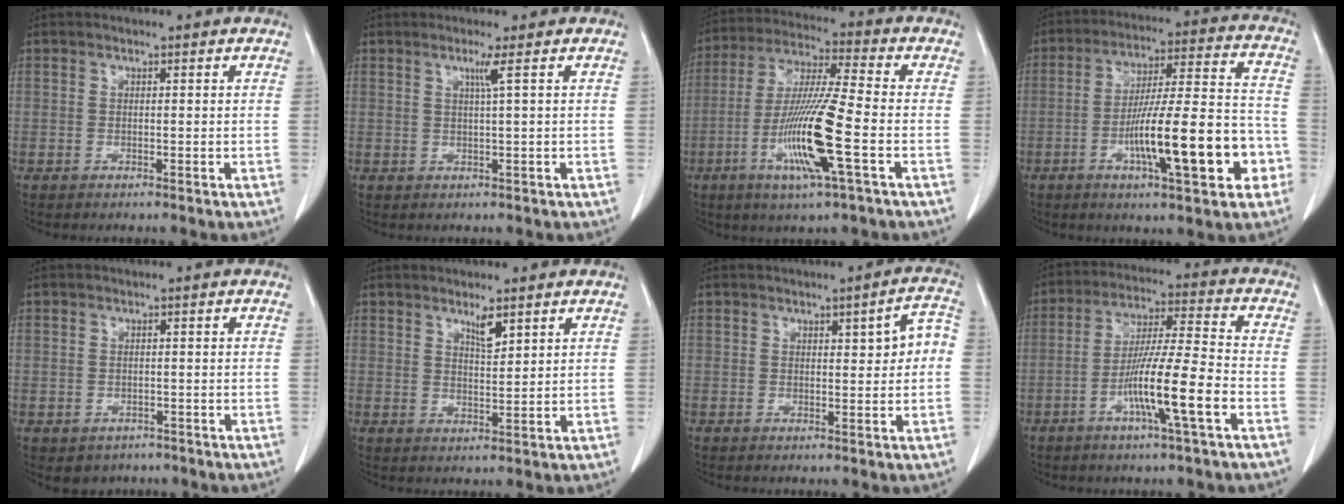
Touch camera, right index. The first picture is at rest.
{"total": 1.8, "force": [0.7, -0.8, 1.5], "torque": [-0.034, -0.004, 0.016]}
{"total": 14.0, "force": [-4.5, 0.0, 13.3], "torque": [-0.266, -0.016, -0.089]}
{"total": 17.2, "force": [-5.8, 2.7, 15.9], "torque": [-0.258, 0.014, -0.086]}
{"total": 2.8, "force": [-1.7, 2.2, 0.4], "torque": [-0.004, 0.005, -0.020]}
{"total": 2.9, "force": [2.1, 0.5, 2.0], "torque": [-0.039, -0.006, 0.039]}
{"total": 4.5, "force": [0.5, 1.0, 4.4], "torque": [-0.055, 0.016, 0.006]}
{"total": 11.7, "force": [-4.5, -0.4, 10.8], "torque": [-0.198, -0.002, -0.084]}